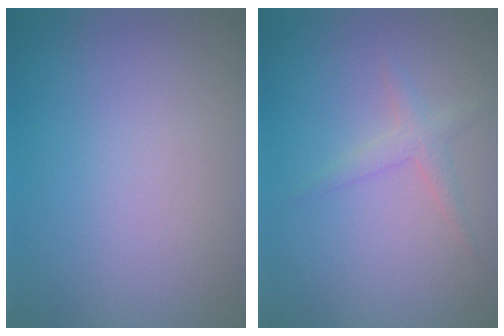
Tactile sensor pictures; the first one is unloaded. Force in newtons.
{"total": 1.6, "press": 1.6, "slide": 0.0}